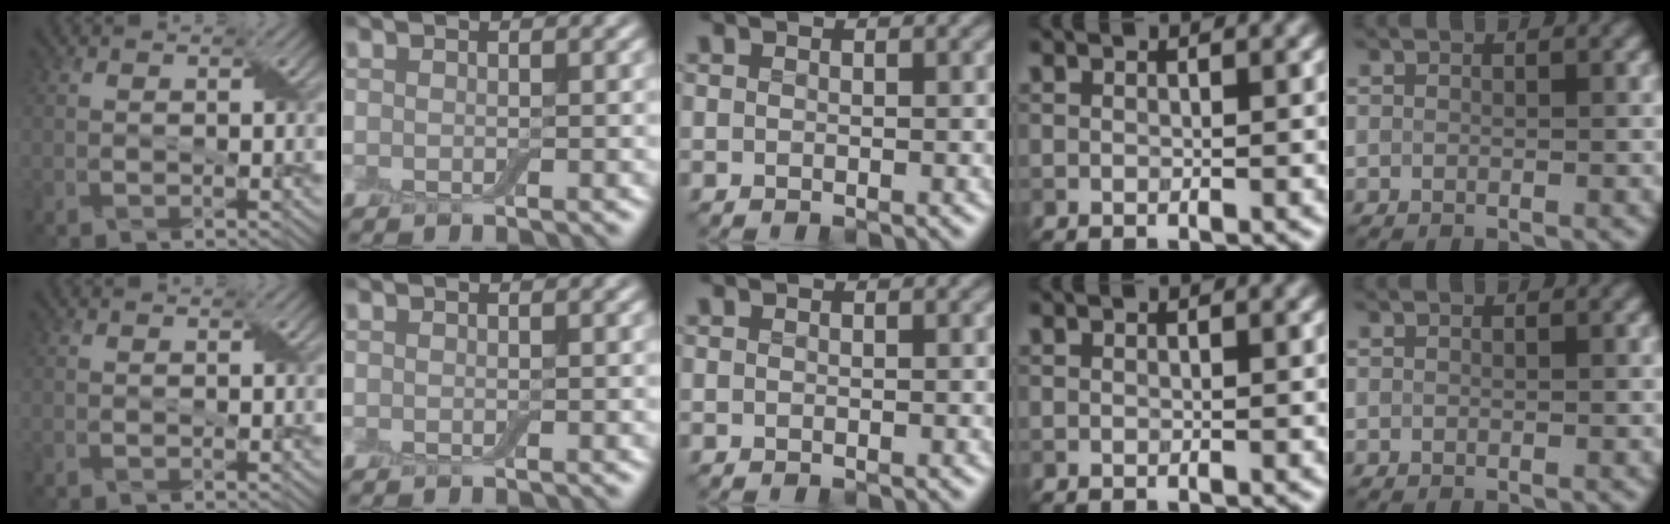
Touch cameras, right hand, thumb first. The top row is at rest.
{}